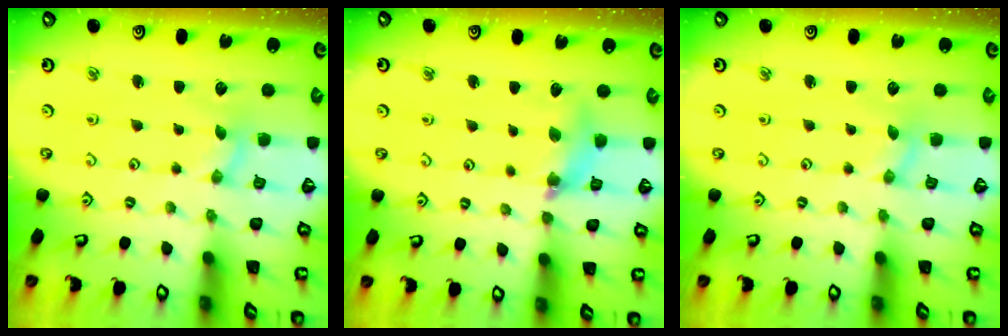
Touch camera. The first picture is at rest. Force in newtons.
{"total": 10.4, "press": 10.4, "slide": 1.2}
{"total": 0.0}